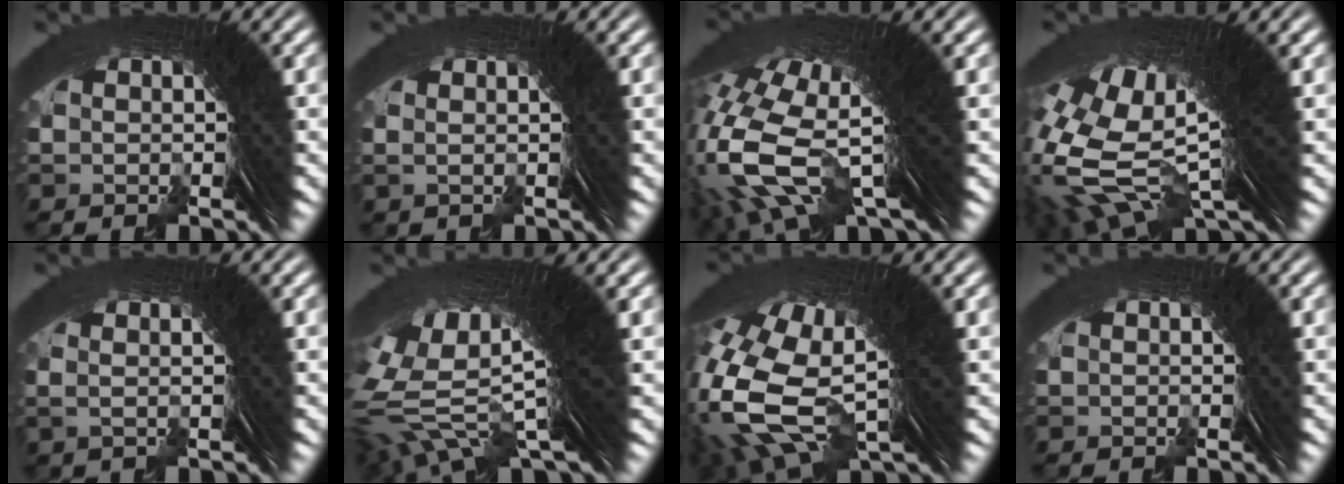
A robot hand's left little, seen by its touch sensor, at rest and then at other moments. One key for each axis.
{"total": 1.7, "fx": 0.5, "fy": -0.7, "fz": 1.5, "tx": -0.013, "ty": 0.011, "tz": 0.004}
{"total": 15.0, "fx": 1.6, "fy": 8.0, "fz": 12.5, "tx": -0.265, "ty": -0.027, "tz": 0.040}
{"total": 19.0, "fx": 4.1, "fy": 10.5, "fz": 15.3, "tx": -0.286, "ty": -0.020, "tz": 0.073}
{"total": 2.2, "fx": 0.6, "fy": -0.4, "fz": 2.0, "tx": -0.024, "ty": 0.011, "tz": 0.006}
{"total": 16.5, "fx": 5.5, "fy": 7.3, "fz": 13.8, "tx": -0.260, "ty": -0.009, "tz": 0.087}
{"total": 15.8, "fx": 1.7, "fy": 9.9, "fz": 12.3, "tx": -0.244, "ty": -0.023, "tz": 0.034}
{"total": 0.0}